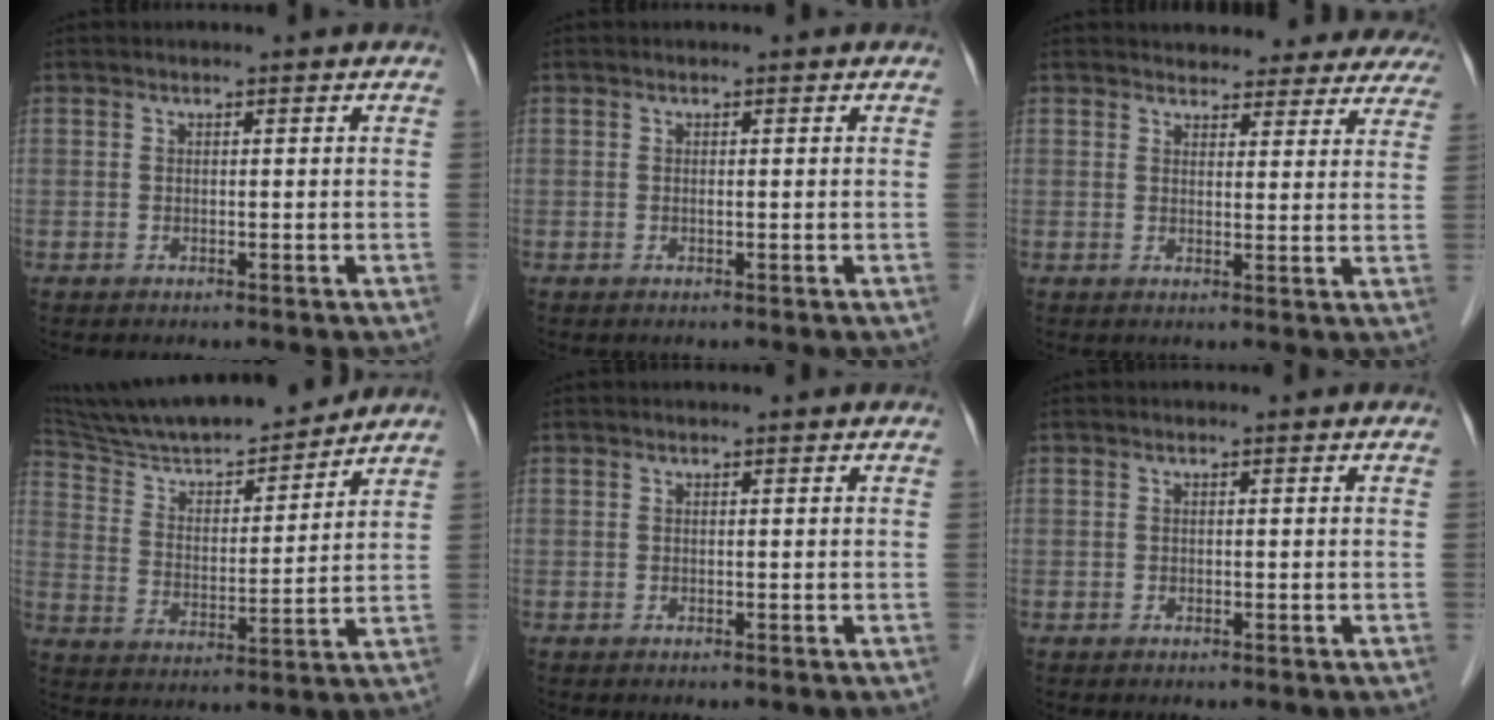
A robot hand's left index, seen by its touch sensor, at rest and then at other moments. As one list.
[{"total": 0.0}, {"total": 14.8, "force": [13.7, 5.0, 2.5], "torque": [0.006, -0.009, 0.137]}, {"total": 18.0, "force": [16.5, 2.1, 6.7], "torque": [-0.118, 0.005, 0.275]}, {"total": 0.0}, {"total": 0.0}]